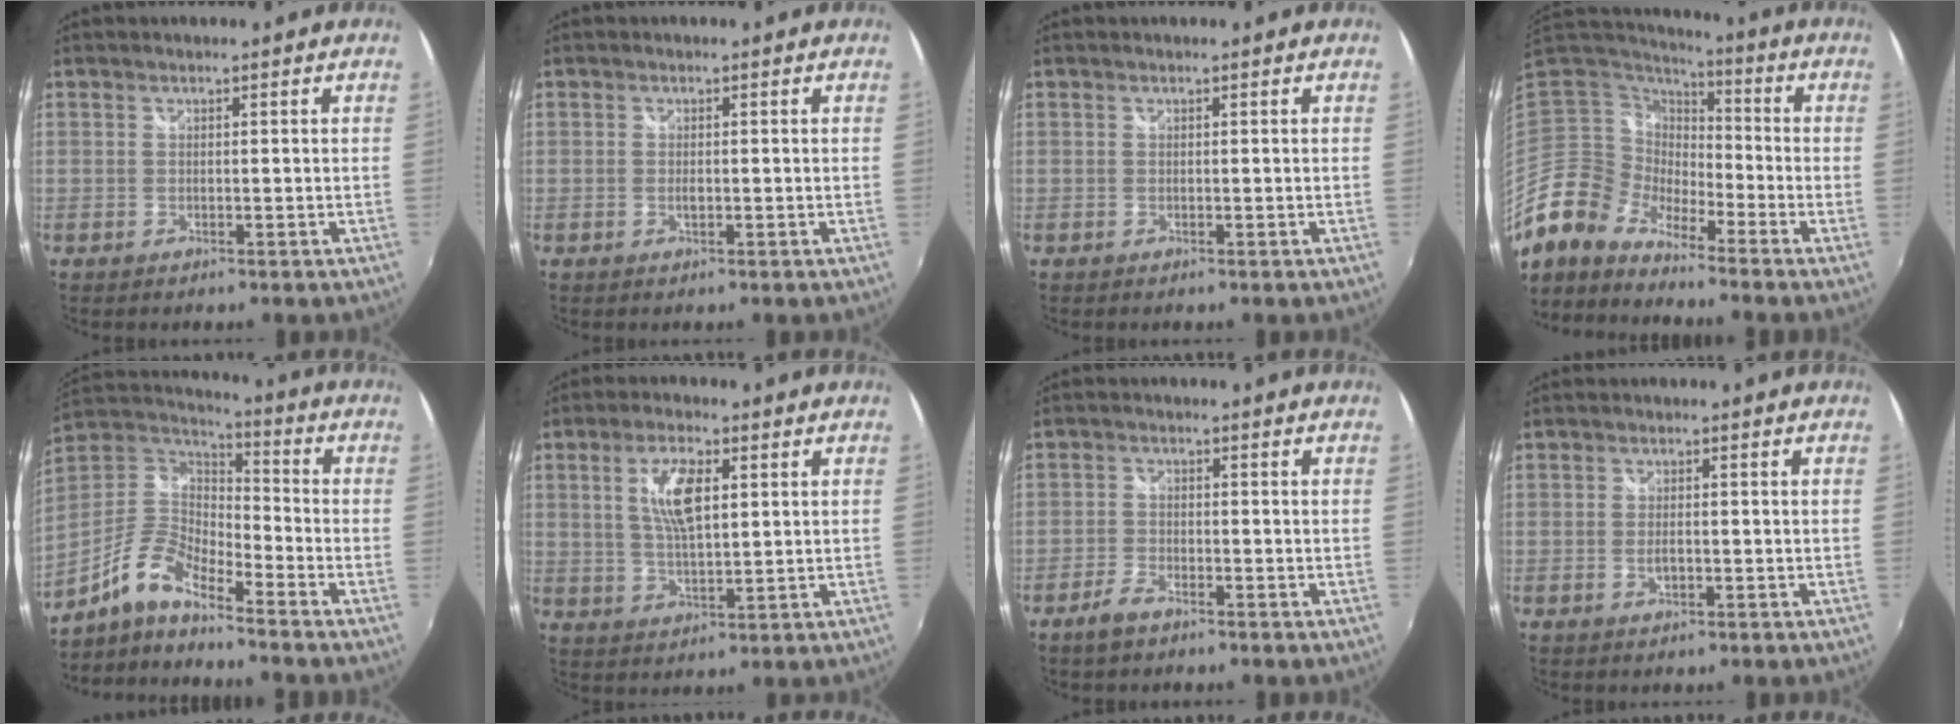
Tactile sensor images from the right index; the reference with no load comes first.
{"total": 1.1, "force": [-0.2, 0.5, 0.9], "torque": [-0.018, -0.002, -0.005]}
{"total": 0.0}
{"total": 10.1, "force": [-7.8, 5.2, 3.7], "torque": [-0.064, 0.012, -0.167]}
{"total": 10.7, "force": [-7.7, 2.8, 6.8], "torque": [-0.143, 0.008, -0.159]}
{"total": 7.9, "force": [2.3, 2.9, 7.0], "torque": [-0.133, 0.005, 0.045]}
{"total": 3.7, "force": [-2.7, 1.3, 2.0], "torque": [-0.057, 0.000, -0.054]}
{"total": 1.9, "force": [-0.5, 1.0, 1.6], "torque": [-0.029, -0.003, -0.008]}